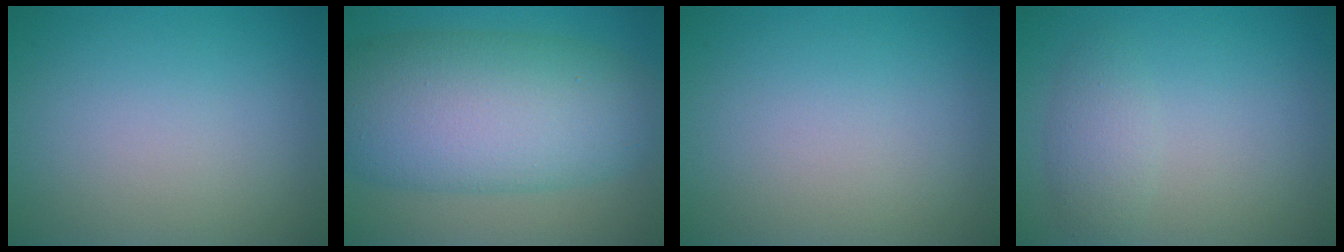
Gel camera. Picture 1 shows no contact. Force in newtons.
{"total": 12.1, "press": 12.1, "slide": 0.1}
{"total": 0.0}
{"total": 2.0, "press": 2.0, "slide": 0.1}